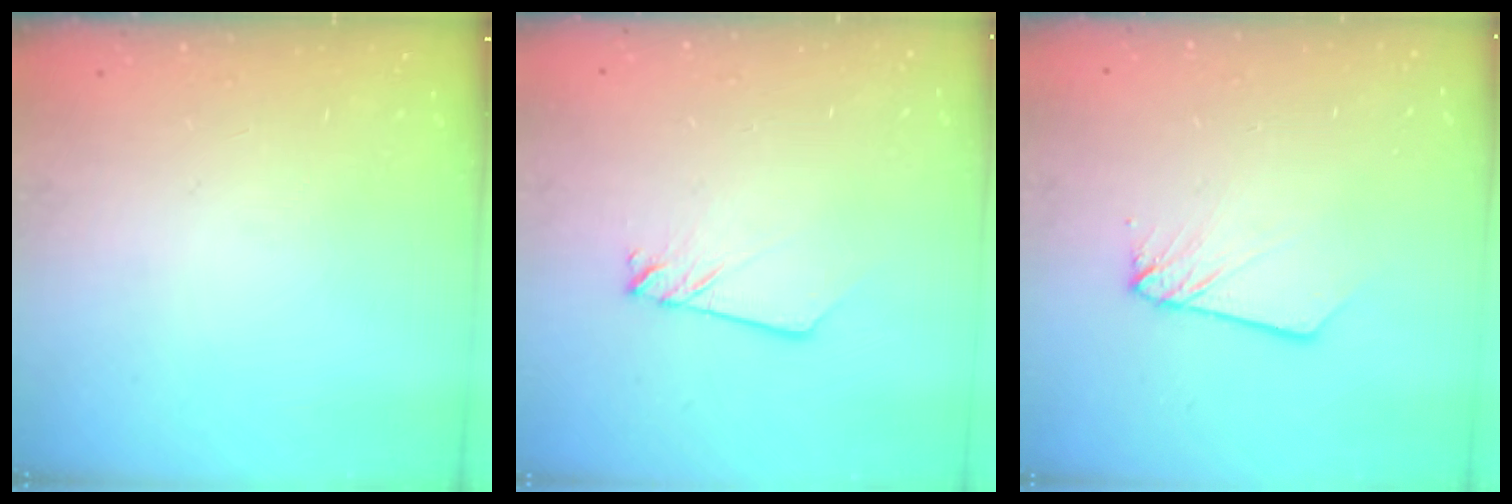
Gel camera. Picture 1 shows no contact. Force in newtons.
{"total": 2.4, "press": 2.4, "slide": 0.2}
{"total": 2.5, "press": 2.5, "slide": 0.1}